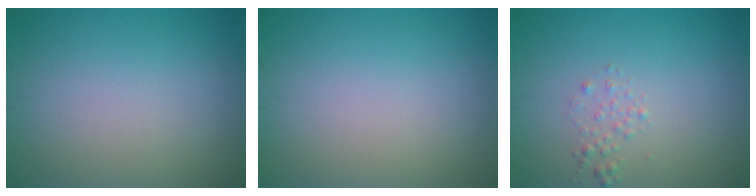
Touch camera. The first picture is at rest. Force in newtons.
{"total": 0.0}
{"total": 0.9, "press": 0.9, "slide": 0.1}